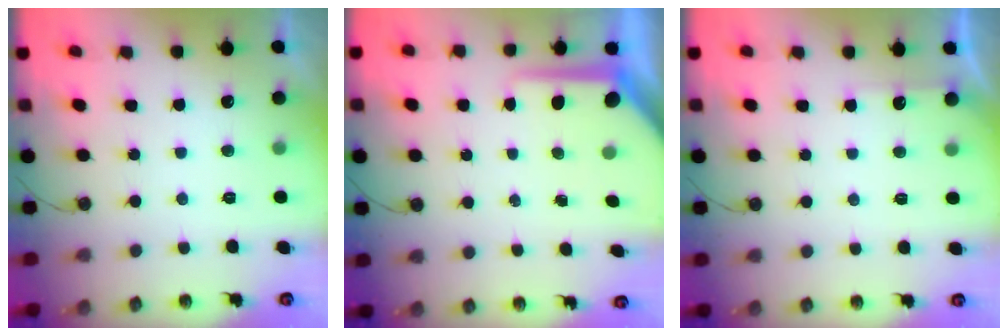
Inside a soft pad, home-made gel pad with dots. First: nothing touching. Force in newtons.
{"total": 8.7, "press": 8.7, "slide": 0.8}
{"total": 2.5, "press": 2.5, "slide": 0.4}